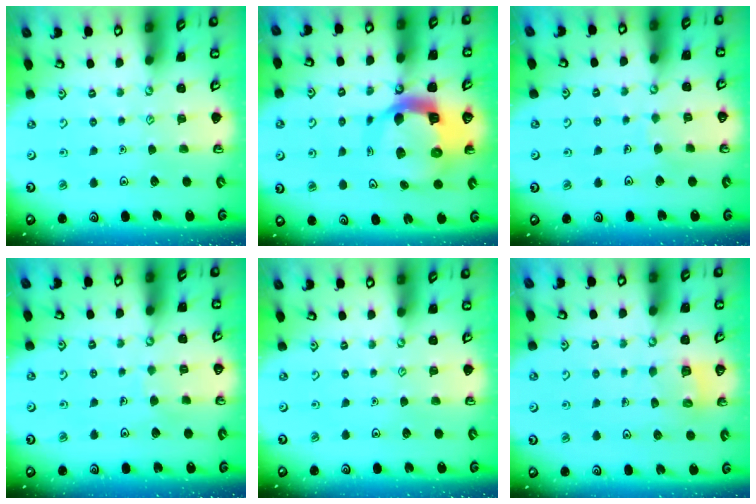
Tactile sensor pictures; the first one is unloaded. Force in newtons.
{"total": 14.4, "press": 14.3, "slide": 1.6}
{"total": 3.9, "press": 3.9, "slide": 0.2}
{"total": 3.9, "press": 3.9, "slide": 0.2}
{"total": 0.0}
{"total": 5.8, "press": 5.8, "slide": 0.4}